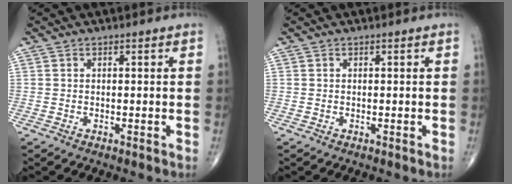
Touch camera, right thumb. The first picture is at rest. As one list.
[{"total": 0.0}]